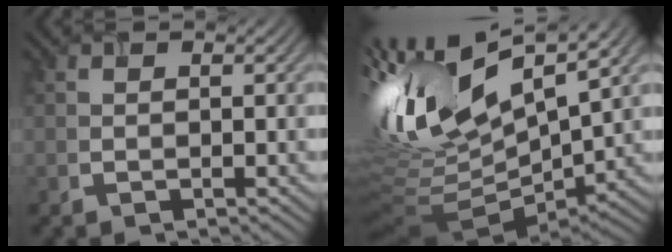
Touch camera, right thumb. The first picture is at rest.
{"total": 18.0, "force": [6.2, 6.8, 15.5], "torque": [-0.339, 0.021, 0.110]}